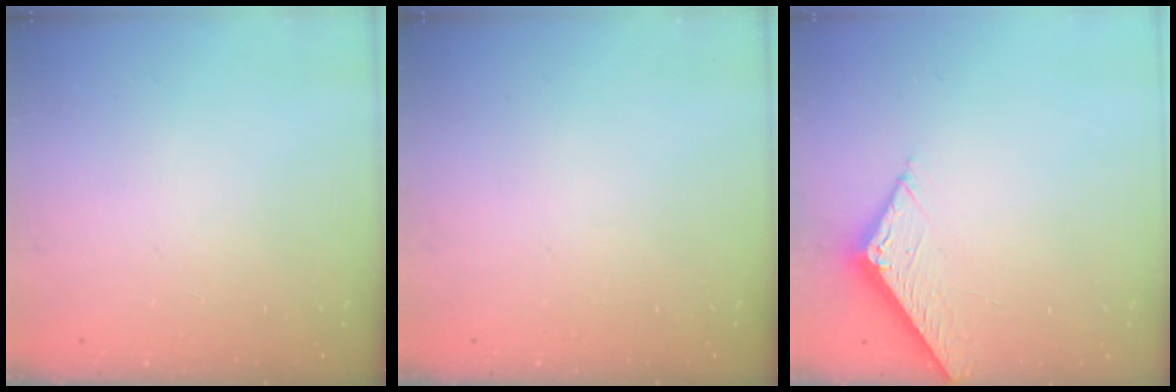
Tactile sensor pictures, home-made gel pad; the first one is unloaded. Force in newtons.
{"total": 0.0}
{"total": 7.4, "press": 7.4, "slide": 0.2}